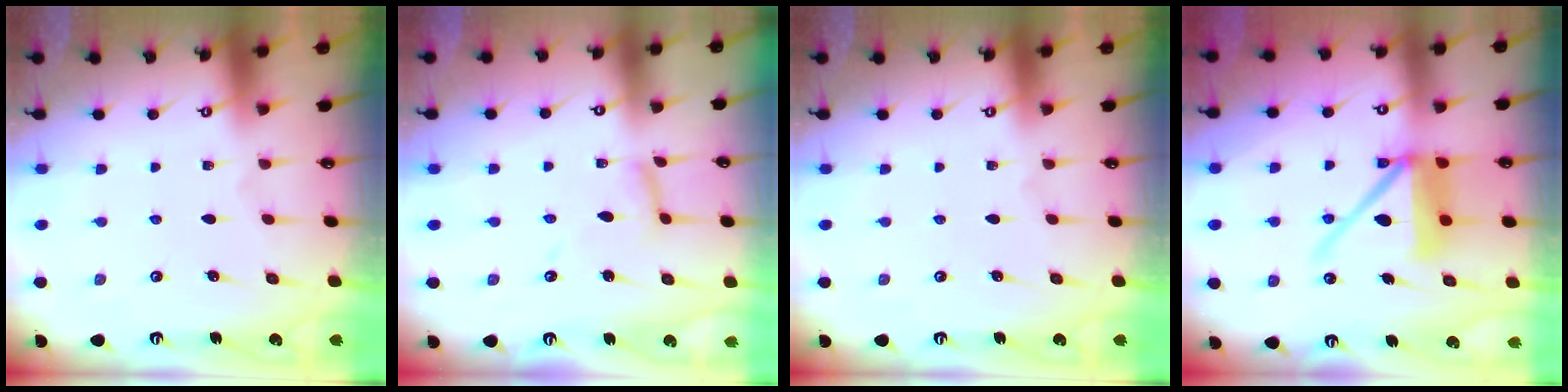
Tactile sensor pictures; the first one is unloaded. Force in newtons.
{"total": 6.7, "press": 6.7, "slide": 0.4}
{"total": 0.0}
{"total": 12.8, "press": 12.7, "slide": 1.6}